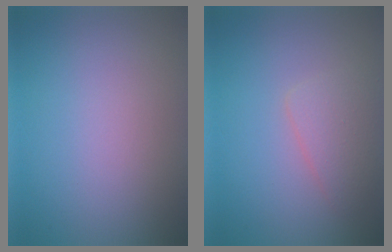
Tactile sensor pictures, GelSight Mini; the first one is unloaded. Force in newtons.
{"total": 2.4, "press": 2.4, "slide": 0.1}